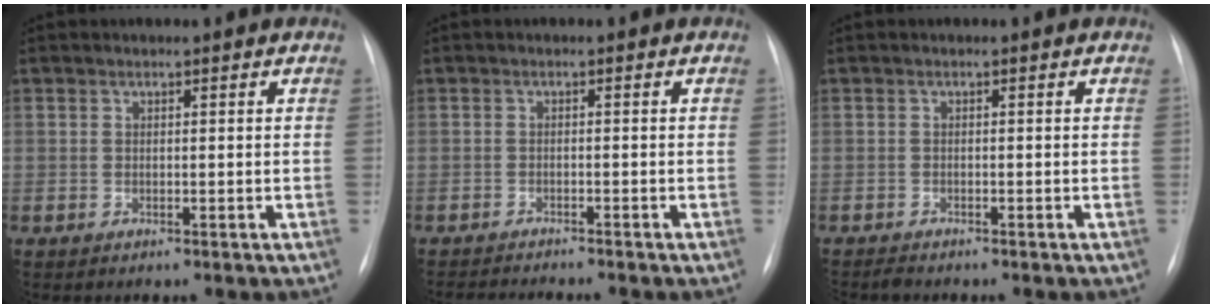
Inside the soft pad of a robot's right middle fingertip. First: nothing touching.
{"total": 7.1, "force": [-6.6, 0.0, 2.6], "torque": [-0.035, -0.015, -0.097]}
{"total": 1.3, "force": [-1.3, 0.1, 0.2], "torque": [-0.005, -0.004, -0.021]}